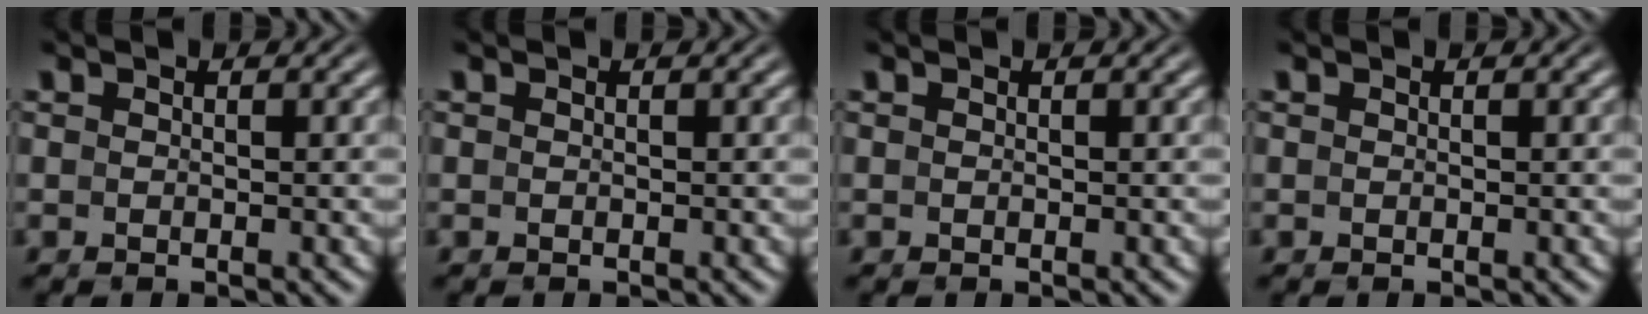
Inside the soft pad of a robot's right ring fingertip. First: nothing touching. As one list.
[{"total": 0.0}, {"total": 0.0}, {"total": 0.0}]